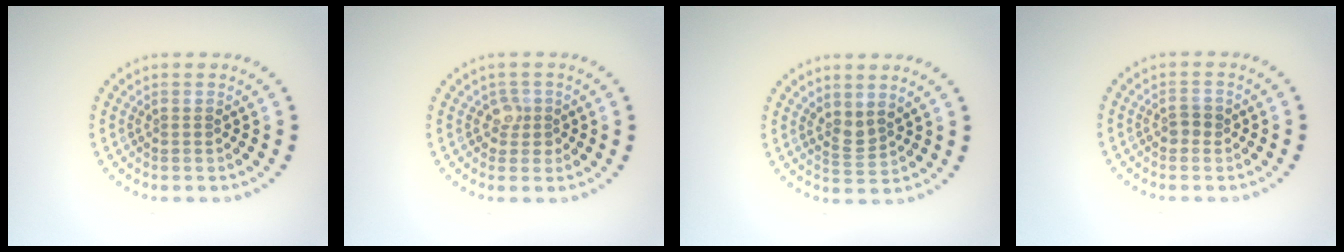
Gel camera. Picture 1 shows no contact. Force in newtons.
{"total": 1.6, "press": 1.4, "slide": 0.9}
{"total": 1.9, "press": 1.4, "slide": 1.2}
{"total": 1.2, "press": 1.2, "slide": 0.3}